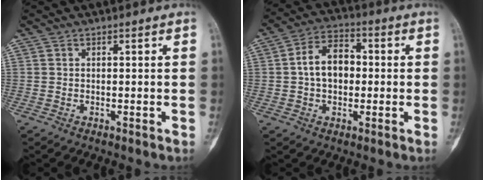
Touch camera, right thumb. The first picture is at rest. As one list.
[{"total": 9.5, "force": [0.3, 6.5, 6.8], "torque": [-0.101, 0.024, -0.003]}]